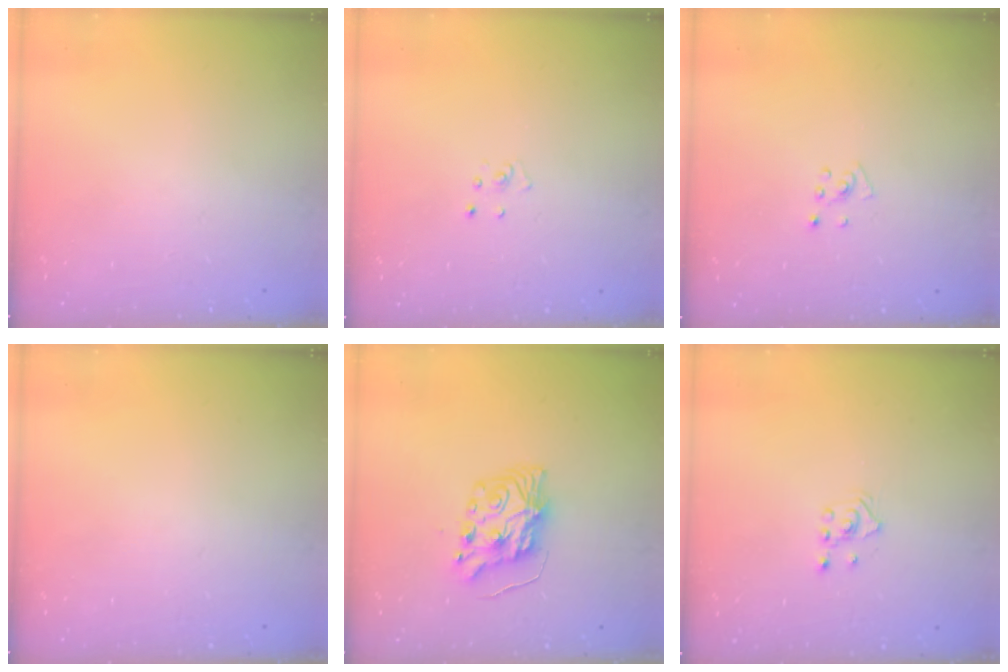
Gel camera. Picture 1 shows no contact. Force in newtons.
{"total": 2.3, "press": 2.3, "slide": 0.2}
{"total": 3.9, "press": 3.9, "slide": 0.4}
{"total": 0.0}
{"total": 8.9, "press": 8.9, "slide": 0.9}
{"total": 2.4, "press": 2.2, "slide": 0.8}